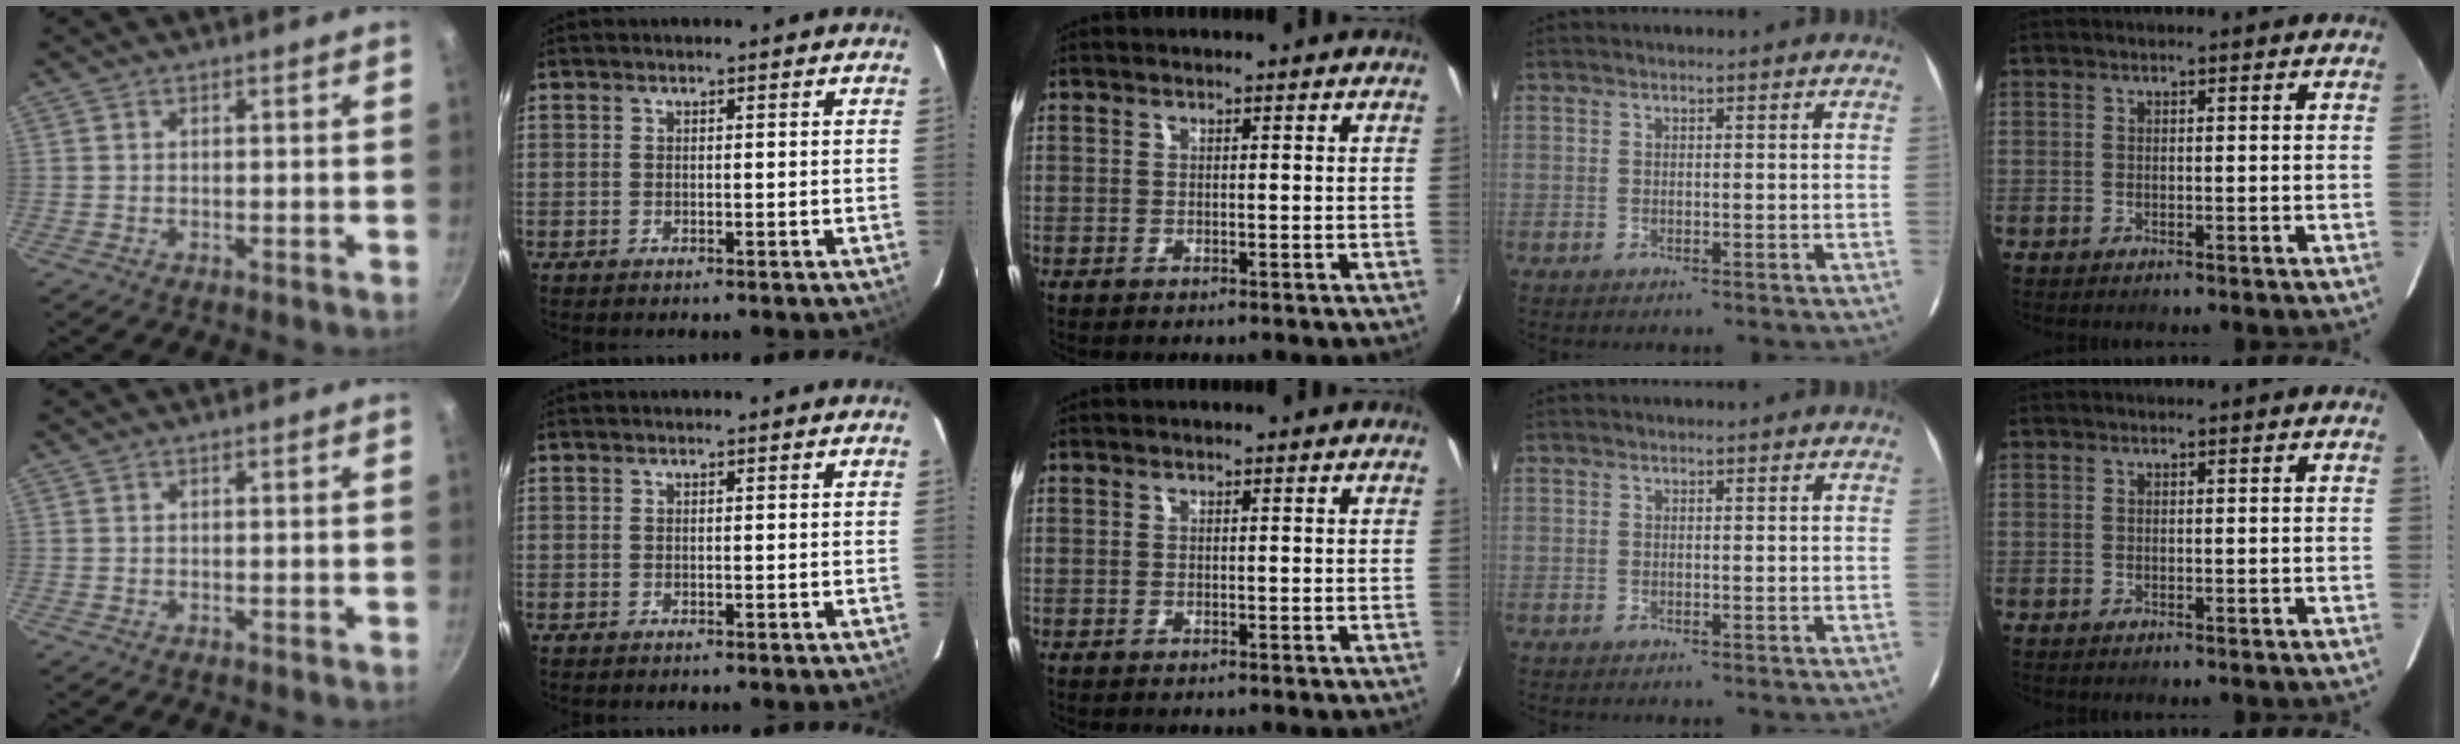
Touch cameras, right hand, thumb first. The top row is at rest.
{}